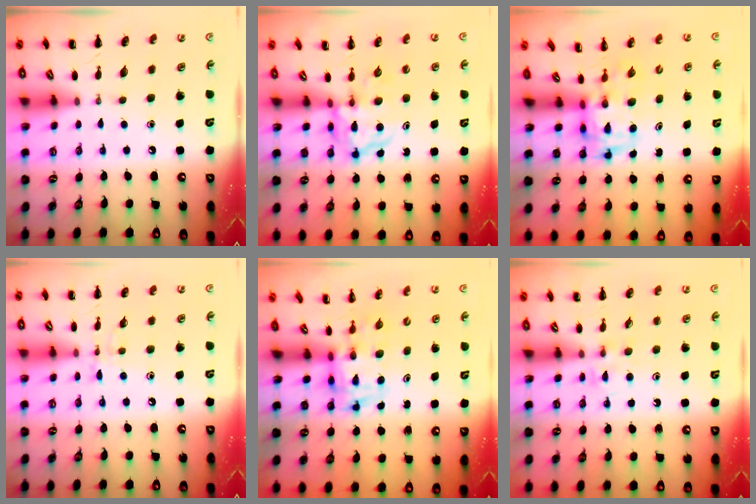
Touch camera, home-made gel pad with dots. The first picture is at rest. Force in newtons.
{"total": 4.0, "press": 3.9, "slide": 0.5}
{"total": 3.0, "press": 2.9, "slide": 0.6}
{"total": 5.9, "press": 5.8, "slide": 1.1}
{"total": 3.5, "press": 3.5, "slide": 0.6}
{"total": 3.9, "press": 3.5, "slide": 1.6}